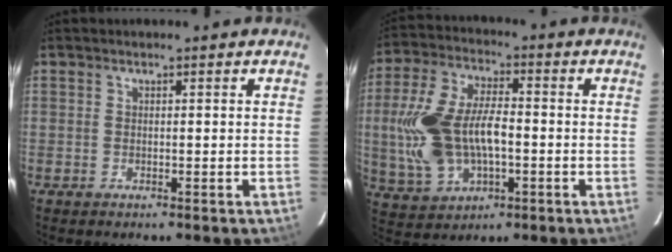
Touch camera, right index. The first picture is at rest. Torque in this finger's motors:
{"motor_torque": [0.66, -0.13, 0.56, 0.21]}